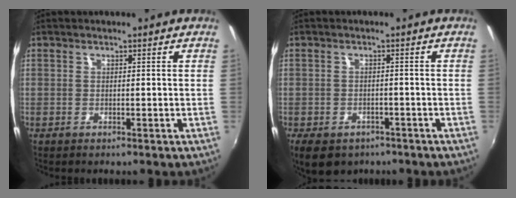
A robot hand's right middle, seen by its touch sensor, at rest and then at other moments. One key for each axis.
{"total": 10.0, "fx": -6.4, "fy": 6.3, "fz": 4.4, "tx": -0.106, "ty": -0.018, "tz": -0.089}